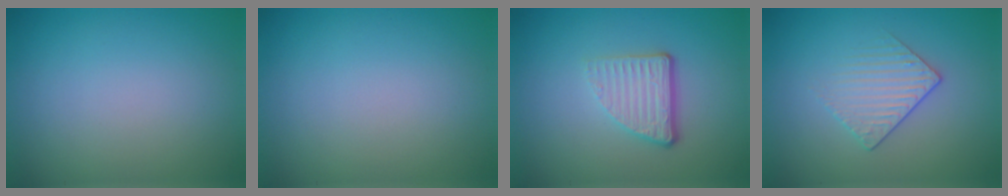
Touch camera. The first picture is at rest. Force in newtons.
{"total": 0.0}
{"total": 3.8, "press": 2.5, "slide": 2.9}
{"total": 1.9, "press": 1.6, "slide": 1.0}